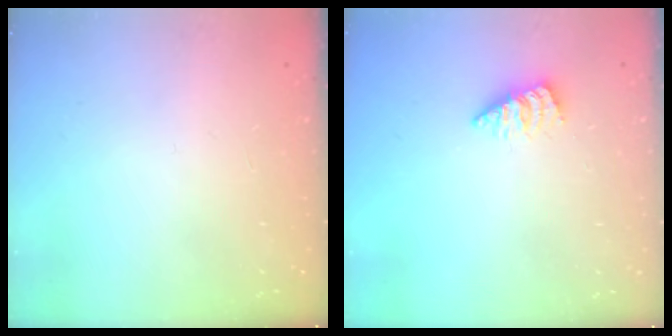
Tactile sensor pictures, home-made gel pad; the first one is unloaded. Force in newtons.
{"total": 2.3, "press": 2.3, "slide": 0.3}